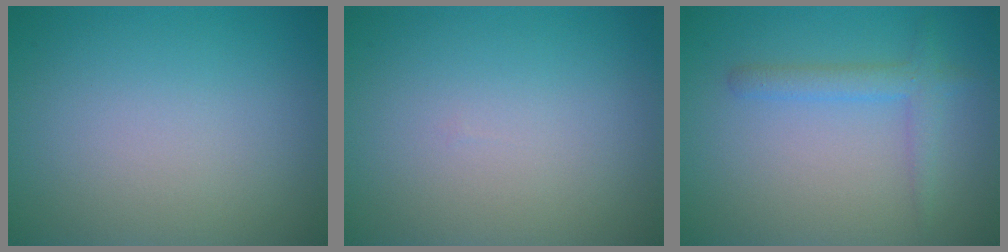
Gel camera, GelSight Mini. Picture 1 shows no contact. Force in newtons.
{"total": 0.0}
{"total": 2.1, "press": 2.1, "slide": 0.2}